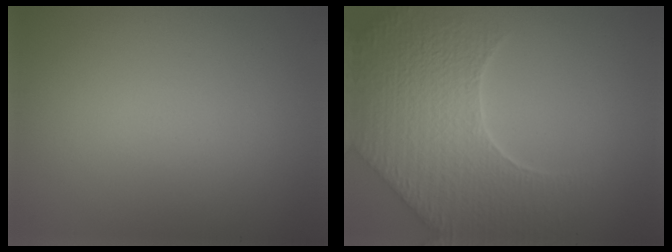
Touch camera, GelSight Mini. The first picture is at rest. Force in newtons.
{"total": 8.9, "press": 6.4, "slide": 6.2}